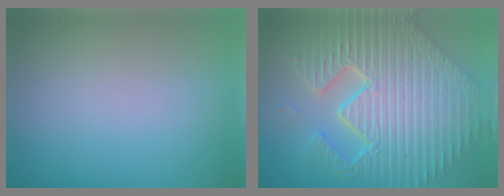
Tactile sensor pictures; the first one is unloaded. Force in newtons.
{"total": 12.5, "press": 8.0, "slide": 9.6}